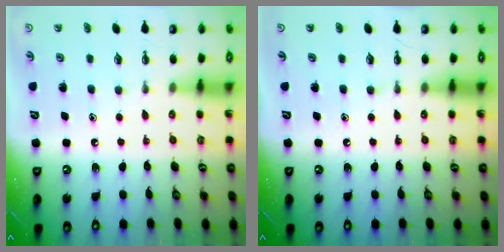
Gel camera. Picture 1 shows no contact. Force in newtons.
{"total": 0.0}